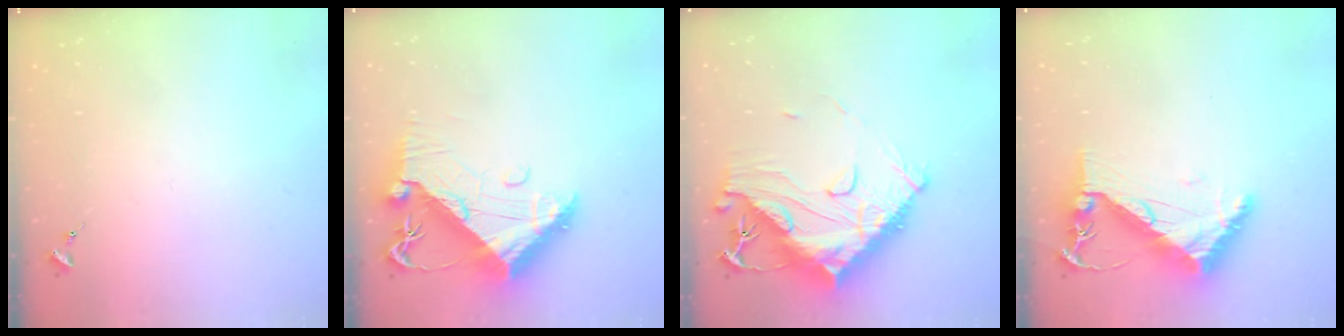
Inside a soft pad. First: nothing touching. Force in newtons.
{"total": 13.2, "press": 13.1, "slide": 1.4}
{"total": 20.5, "press": 20.4, "slide": 1.8}
{"total": 9.0, "press": 8.9, "slide": 0.6}